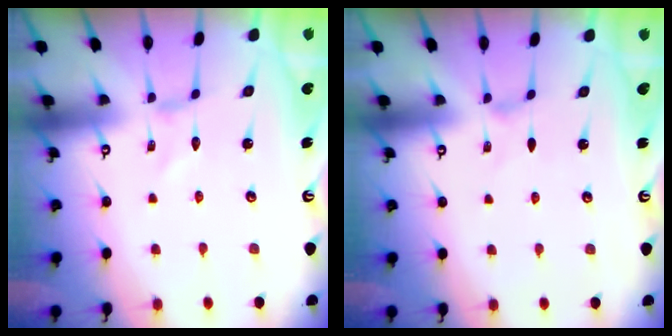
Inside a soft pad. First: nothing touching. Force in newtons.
{"total": 0.0}